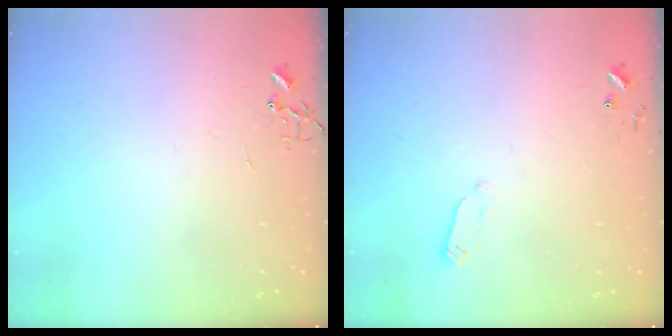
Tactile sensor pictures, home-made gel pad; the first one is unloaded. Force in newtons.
{"total": 2.7, "press": 2.6, "slide": 0.4}